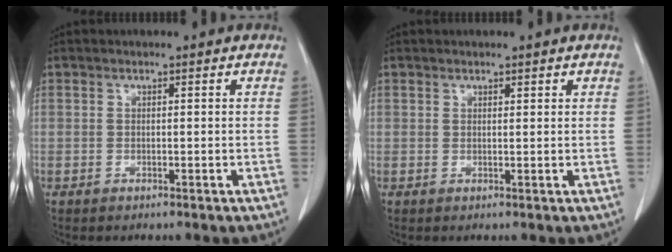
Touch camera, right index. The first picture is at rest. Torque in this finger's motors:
{"motor_torque": [-0.02, -0.03, 0.00, -0.01]}